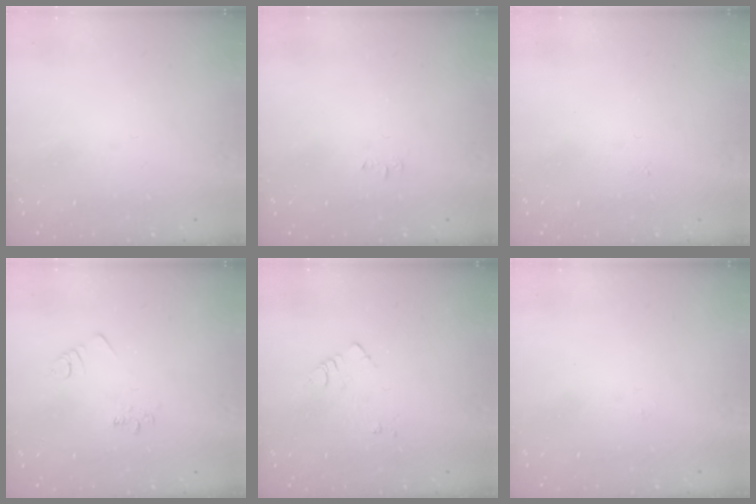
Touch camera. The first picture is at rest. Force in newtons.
{"total": 3.0, "press": 3.0, "slide": 0.5}
{"total": 3.1, "press": 3.1, "slide": 0.4}
{"total": 3.3, "press": 3.3, "slide": 0.4}
{"total": 6.2, "press": 6.2, "slide": 0.8}
{"total": 2.2, "press": 2.2, "slide": 0.3}